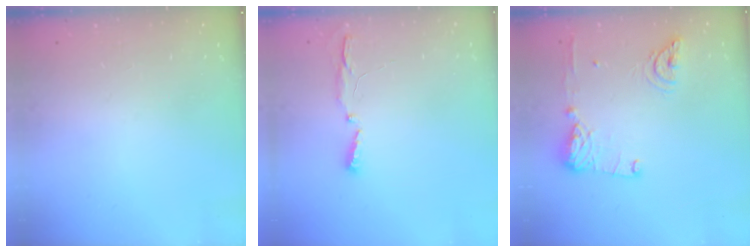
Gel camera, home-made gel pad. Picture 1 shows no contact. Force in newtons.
{"total": 3.5, "press": 3.4, "slide": 0.8}
{"total": 12.7, "press": 12.4, "slide": 2.7}